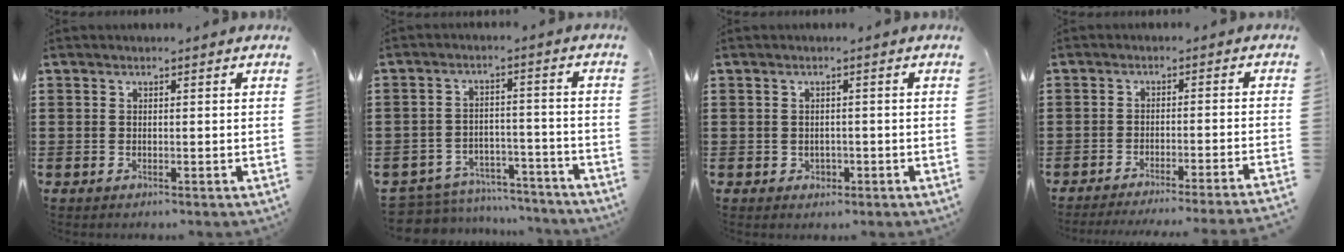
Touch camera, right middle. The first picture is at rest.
{"total": 6.1, "force": [-6.0, 1.0, 0.6], "torque": [-0.022, 0.012, -0.124]}
{"total": 1.0, "force": [-0.2, 0.9, 0.5], "torque": [-0.012, 0.004, -0.006]}
{"total": 3.0, "force": [-2.8, -0.7, 0.9], "torque": [-0.016, -0.003, -0.059]}